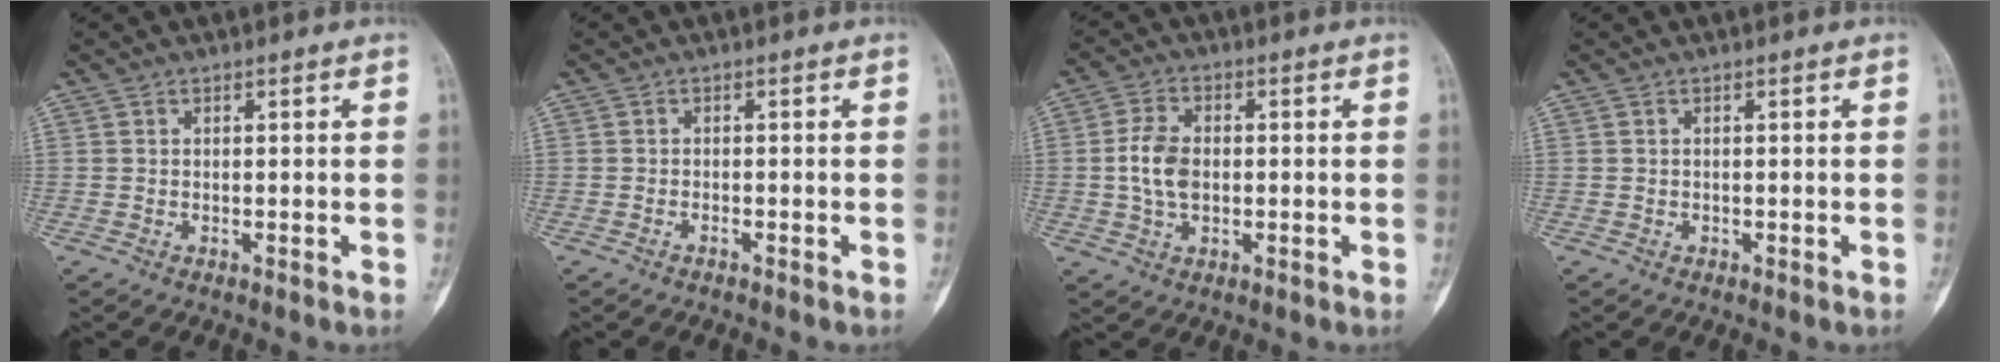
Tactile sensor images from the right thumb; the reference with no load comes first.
{"total": 0.6, "force": [-0.5, 0.2, 0.3], "torque": [-0.006, 0.004, -0.010]}
{"total": 6.9, "force": [-0.1, 4.5, 5.2], "torque": [-0.101, 0.008, -0.003]}
{"total": 0.0}